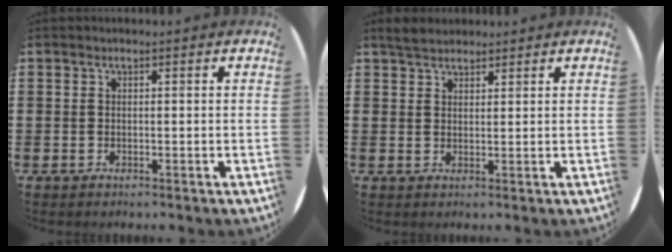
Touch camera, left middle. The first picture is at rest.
{"total": 2.6, "force": [2.4, 0.9, 0.5], "torque": [-0.007, 0.002, 0.046]}